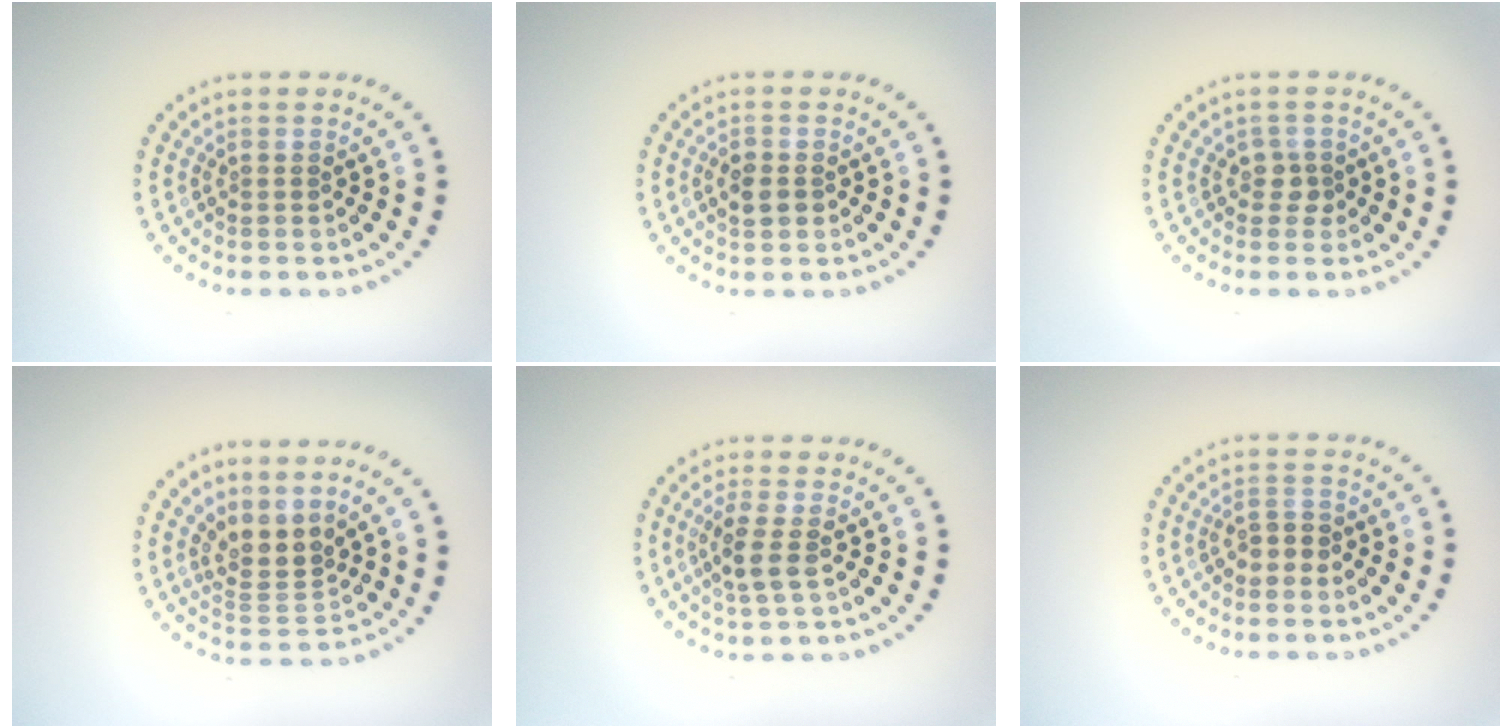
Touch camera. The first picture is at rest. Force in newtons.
{"total": 1.8, "press": 1.7, "slide": 0.2}
{"total": 1.4, "press": 1.1, "slide": 0.8}
{"total": 3.1, "press": 2.2, "slide": 2.2}
{"total": 2.4, "press": 2.2, "slide": 1.1}
{"total": 1.6, "press": 1.5, "slide": 0.6}